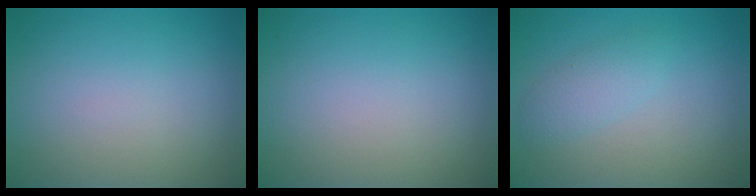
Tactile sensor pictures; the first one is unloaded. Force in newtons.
{"total": 0.0}
{"total": 1.9, "press": 1.9, "slide": 0.1}